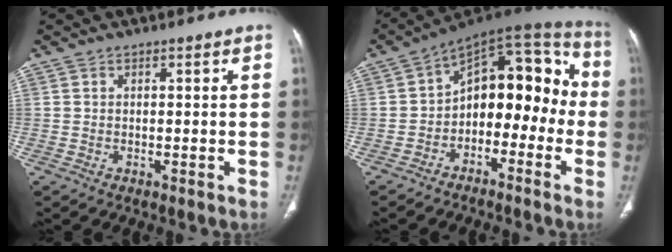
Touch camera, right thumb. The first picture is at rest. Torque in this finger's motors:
{"motor_torque": [-0.30, 1.48, 0.48, -0.18, 0.11]}